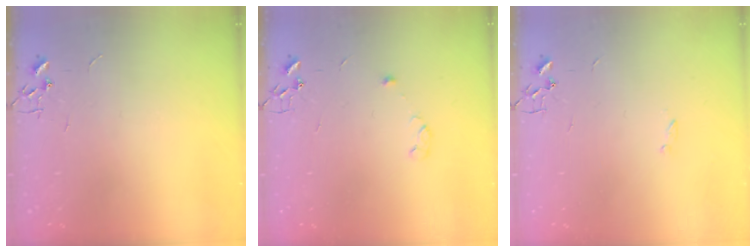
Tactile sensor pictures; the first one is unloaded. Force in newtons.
{"total": 4.3, "press": 4.2, "slide": 0.7}
{"total": 1.2, "press": 1.1, "slide": 0.3}